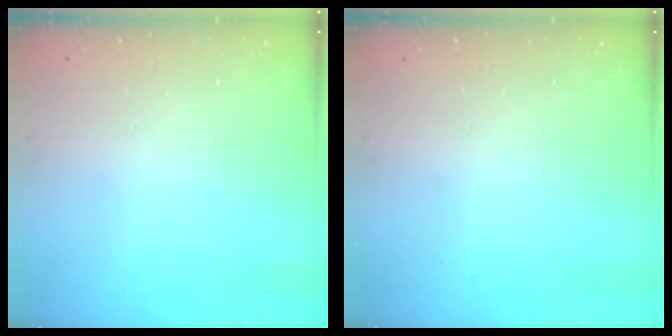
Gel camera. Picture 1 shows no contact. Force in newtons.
{"total": 0.0}